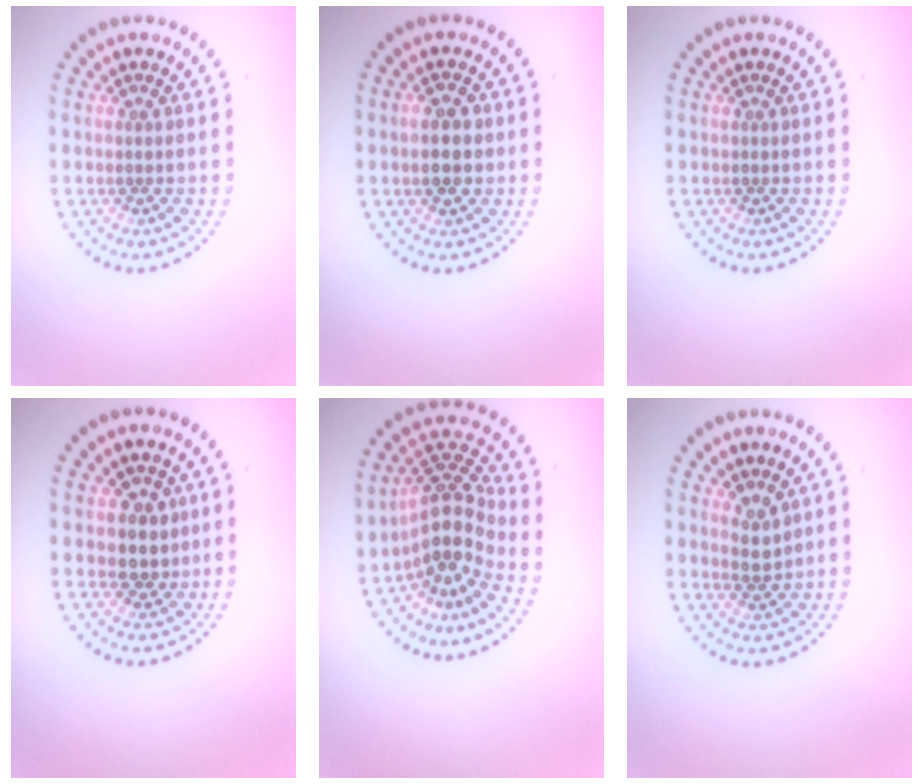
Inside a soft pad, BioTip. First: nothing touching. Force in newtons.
{"total": 3.8, "press": 3.8, "slide": 0.2}
{"total": 0.0}
{"total": 2.4, "press": 2.2, "slide": 1.0}
{"total": 4.5, "press": 3.4, "slide": 3.0}
{"total": 1.7, "press": 1.5, "slide": 0.8}